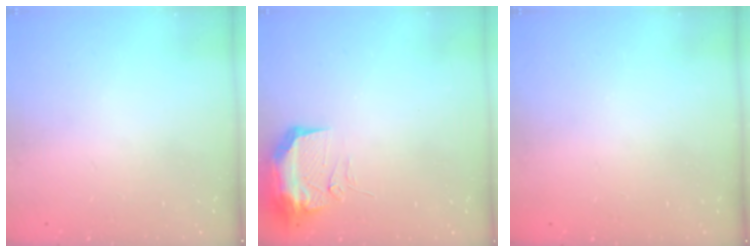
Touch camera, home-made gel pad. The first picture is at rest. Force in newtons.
{"total": 16.8, "press": 12.6, "slide": 11.1}
{"total": 0.0}